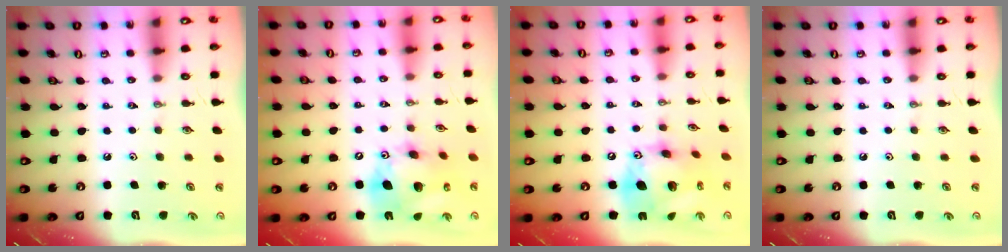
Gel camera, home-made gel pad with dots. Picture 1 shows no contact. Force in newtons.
{"total": 16.8, "press": 16.5, "slide": 3.0}
{"total": 18.5, "press": 18.4, "slide": 0.9}
{"total": 0.0}